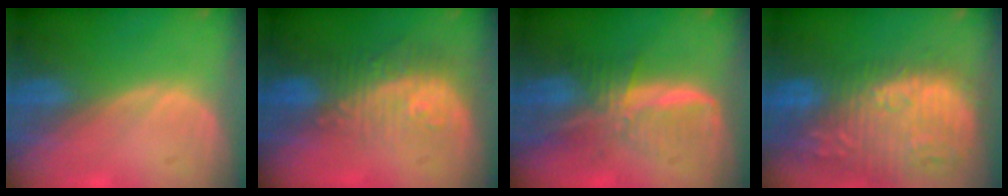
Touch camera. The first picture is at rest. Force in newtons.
{"total": 9.7, "press": 8.1, "slide": 5.3}
{"total": 7.6, "press": 6.8, "slide": 3.5}
{"total": 15.0, "press": 12.8, "slide": 7.8}